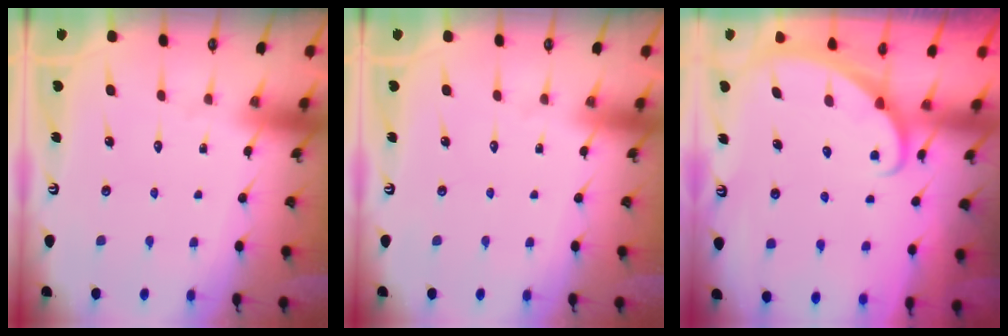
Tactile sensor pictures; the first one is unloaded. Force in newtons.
{"total": 0.0}
{"total": 1.9, "press": 1.9, "slide": 0.0}